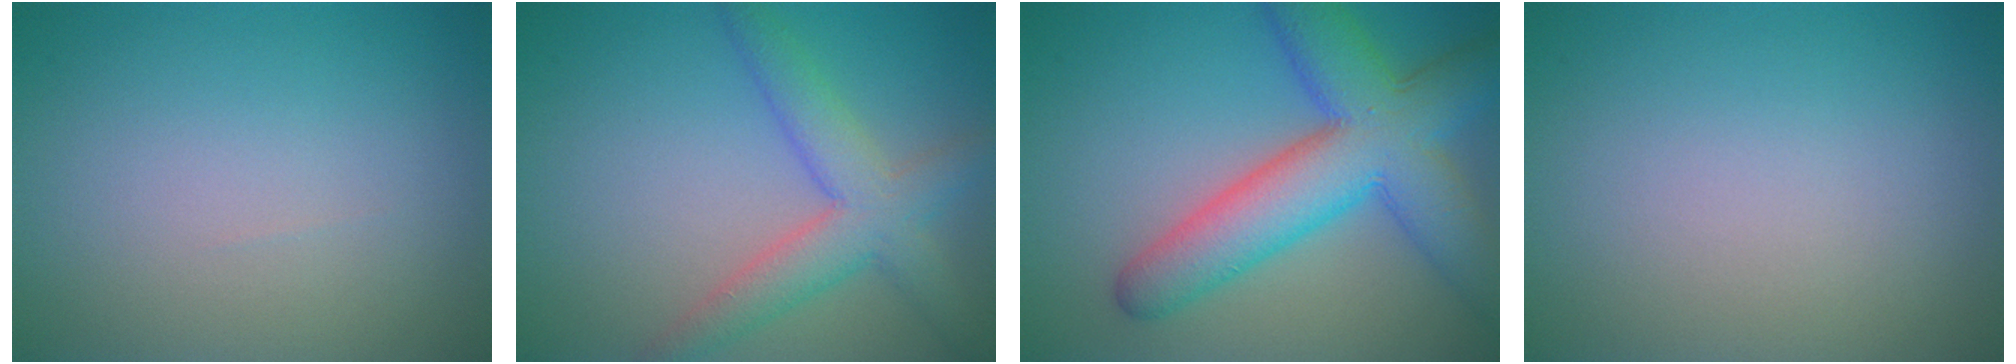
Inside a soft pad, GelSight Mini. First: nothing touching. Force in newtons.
{"total": 4.7, "press": 4.7, "slide": 0.3}
{"total": 9.5, "press": 9.5, "slide": 0.3}
{"total": 0.0}